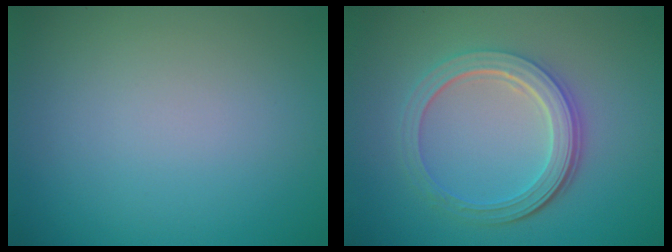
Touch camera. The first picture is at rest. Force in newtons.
{"total": 5.0, "press": 3.8, "slide": 3.2}